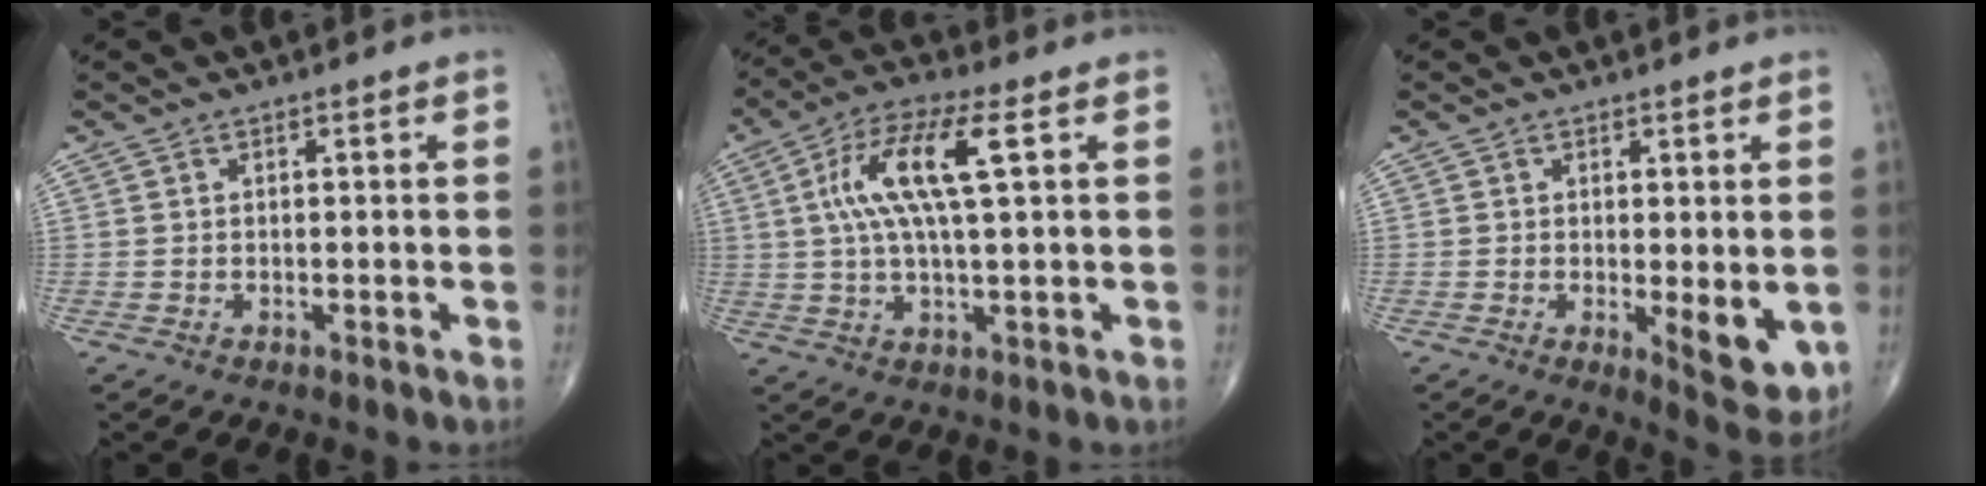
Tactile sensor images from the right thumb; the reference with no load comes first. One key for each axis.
{"total": 12.9, "fx": 3.1, "fy": 3.2, "fz": 12.1, "tx": -0.256, "ty": 0.017, "tz": 0.053}
{"total": 6.9, "fx": -0.8, "fy": 2.6, "fz": 6.3, "tx": -0.076, "ty": -0.020, "tz": -0.004}